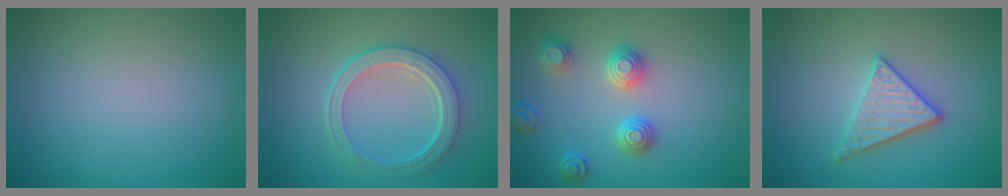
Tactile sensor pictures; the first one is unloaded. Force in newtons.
{"total": 4.6, "press": 3.7, "slide": 2.7}
{"total": 3.5, "press": 3.4, "slide": 0.8}
{"total": 3.0, "press": 2.9, "slide": 0.8}